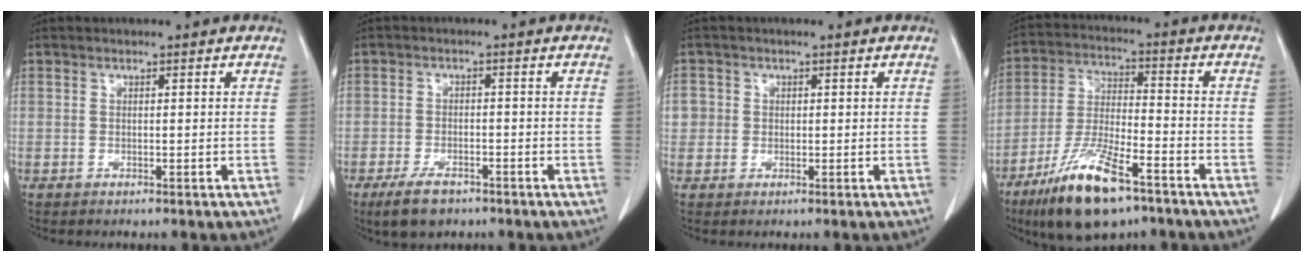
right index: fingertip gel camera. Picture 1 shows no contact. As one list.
[{"total": 5.1, "force": [-3.5, 2.4, 2.9], "torque": [-0.059, -0.004, -0.056]}, {"total": 2.8, "force": [0.2, 2.8, 0.3], "torque": [0.006, 0.007, 0.005]}, {"total": 14.2, "force": [-9.1, 3.5, 10.4], "torque": [-0.207, -0.023, -0.161]}]